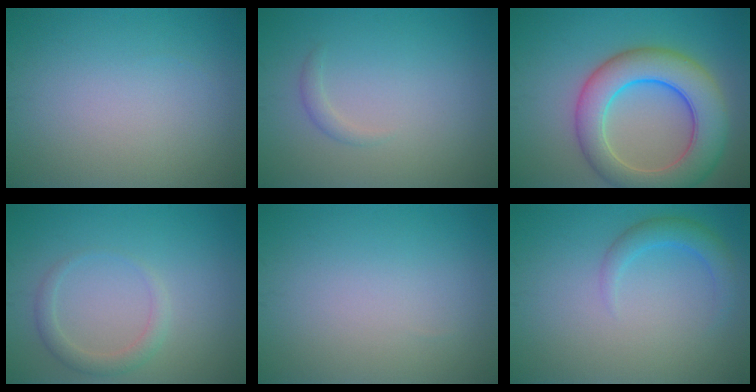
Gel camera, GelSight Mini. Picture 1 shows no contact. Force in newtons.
{"total": 0.9, "press": 0.9, "slide": 0.1}
{"total": 9.0, "press": 9.0, "slide": 0.6}
{"total": 1.9, "press": 1.9, "slide": 0.1}
{"total": 0.0}
{"total": 2.4, "press": 2.4, "slide": 0.1}